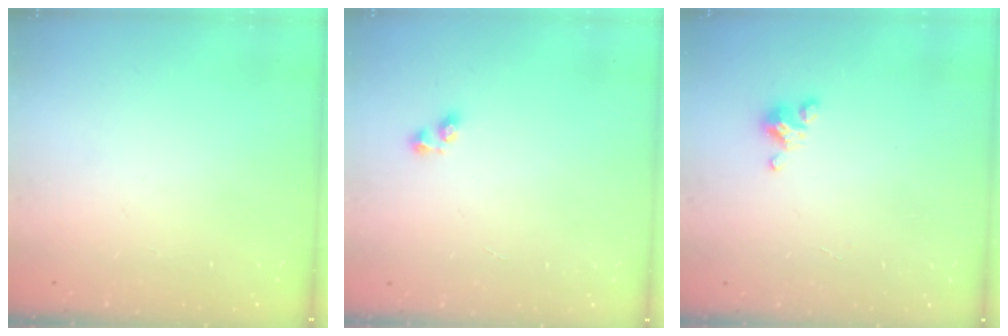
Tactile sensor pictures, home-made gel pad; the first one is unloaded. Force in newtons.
{"total": 2.5, "press": 2.2, "slide": 1.3}
{"total": 3.4, "press": 3.4, "slide": 0.2}